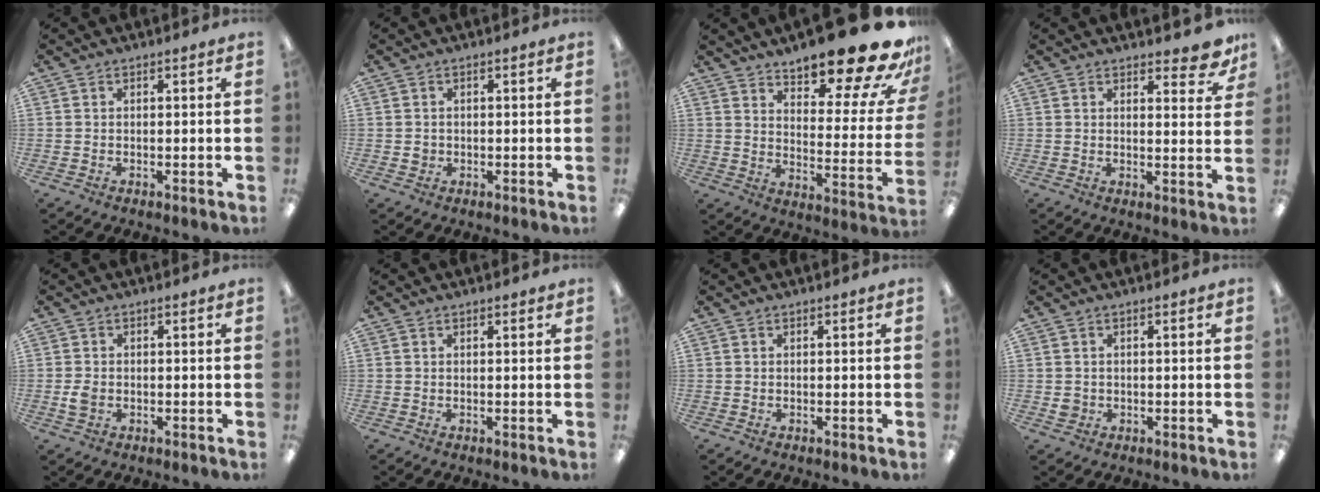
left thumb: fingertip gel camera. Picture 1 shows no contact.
{"total": 1.3, "force": [0.0, 1.2, 0.5], "torque": [-0.011, 0.005, -0.003]}
{"total": 20.6, "force": [15.3, 5.7, 12.5], "torque": [-0.167, -0.107, 0.246]}
{"total": 5.7, "force": [4.7, 1.8, 2.7], "torque": [-0.016, -0.035, 0.076]}
{"total": 2.4, "force": [-0.4, 1.8, 1.6], "torque": [-0.028, 0.003, -0.007]}
{"total": 0.7, "force": [0.5, 0.1, 0.5], "torque": [-0.010, 0.002, 0.009]}
{"total": 0.0}
{"total": 1.6, "force": [0.1, 1.5, 0.6], "torque": [-0.014, 0.004, -0.001]}